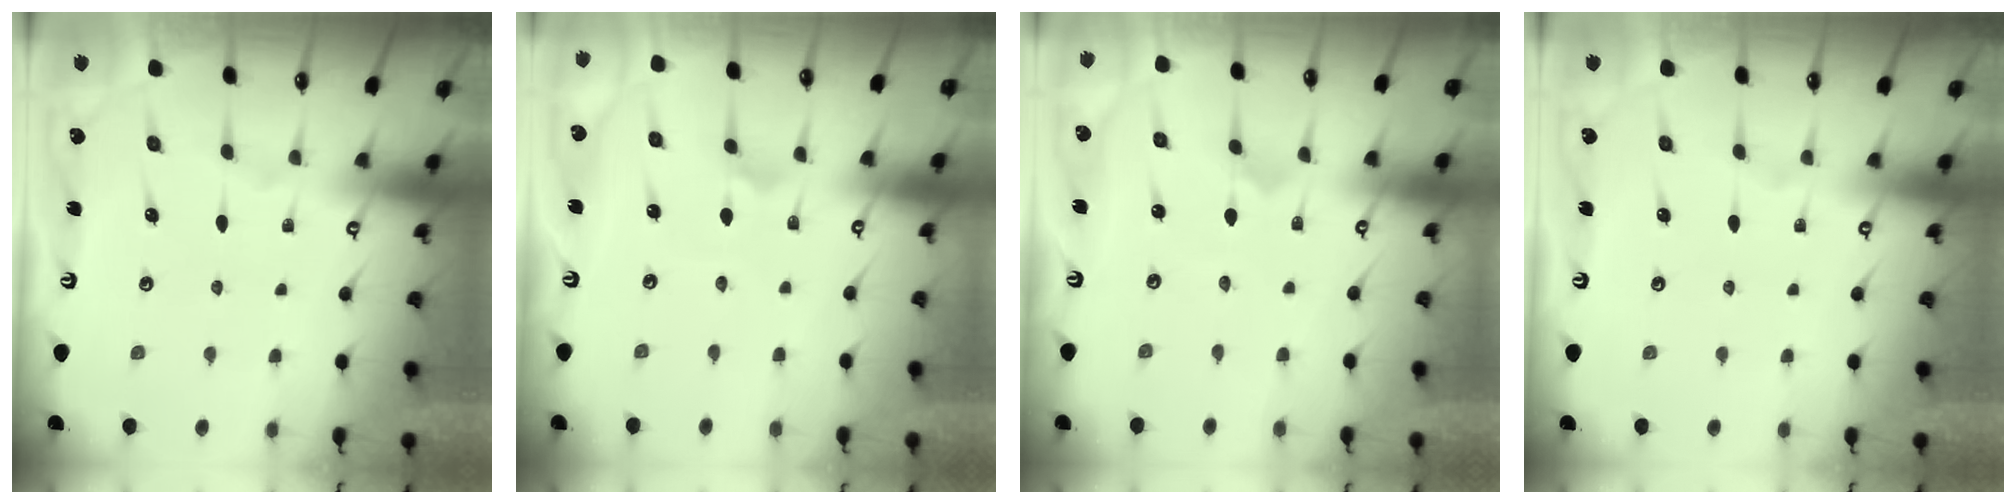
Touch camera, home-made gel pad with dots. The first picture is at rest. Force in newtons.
{"total": 2.5, "press": 2.4, "slide": 0.5}
{"total": 0.0}
{"total": 0.0}